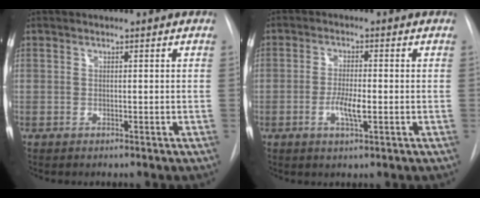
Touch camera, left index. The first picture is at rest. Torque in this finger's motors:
{"motor_torque": [0.61, 0.23, 0.10, 0.03]}